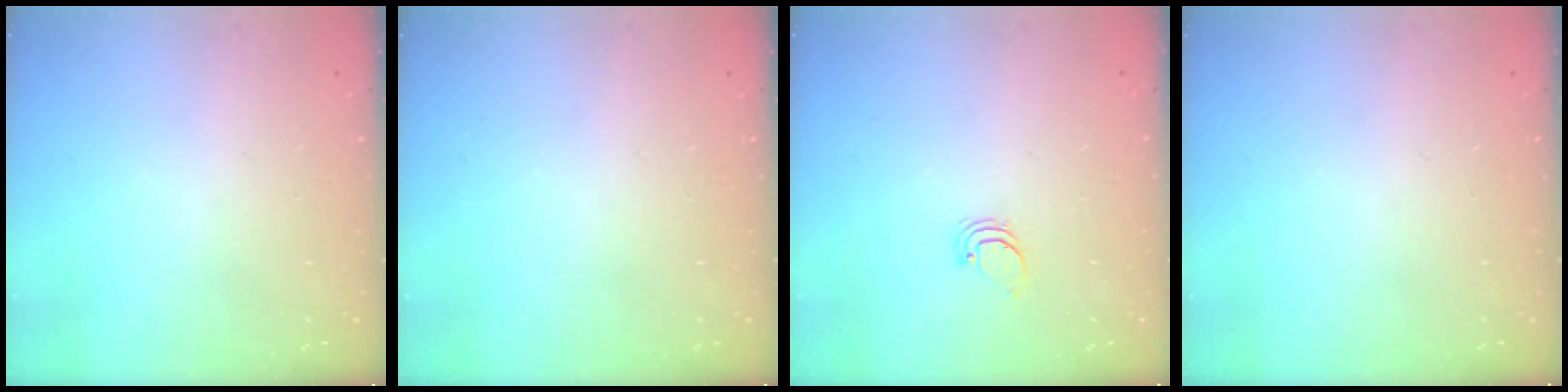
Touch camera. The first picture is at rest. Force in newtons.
{"total": 0.0}
{"total": 0.9, "press": 0.9, "slide": 0.0}
{"total": 0.0}